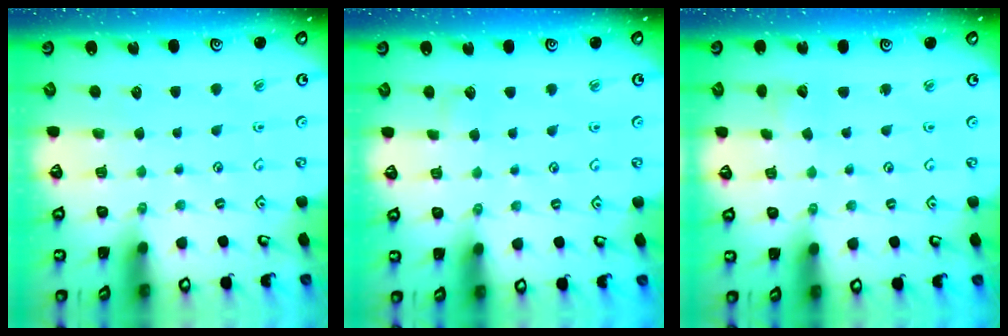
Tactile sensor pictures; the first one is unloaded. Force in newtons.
{"total": 2.9, "press": 2.9, "slide": 0.4}
{"total": 2.3, "press": 2.2, "slide": 0.3}